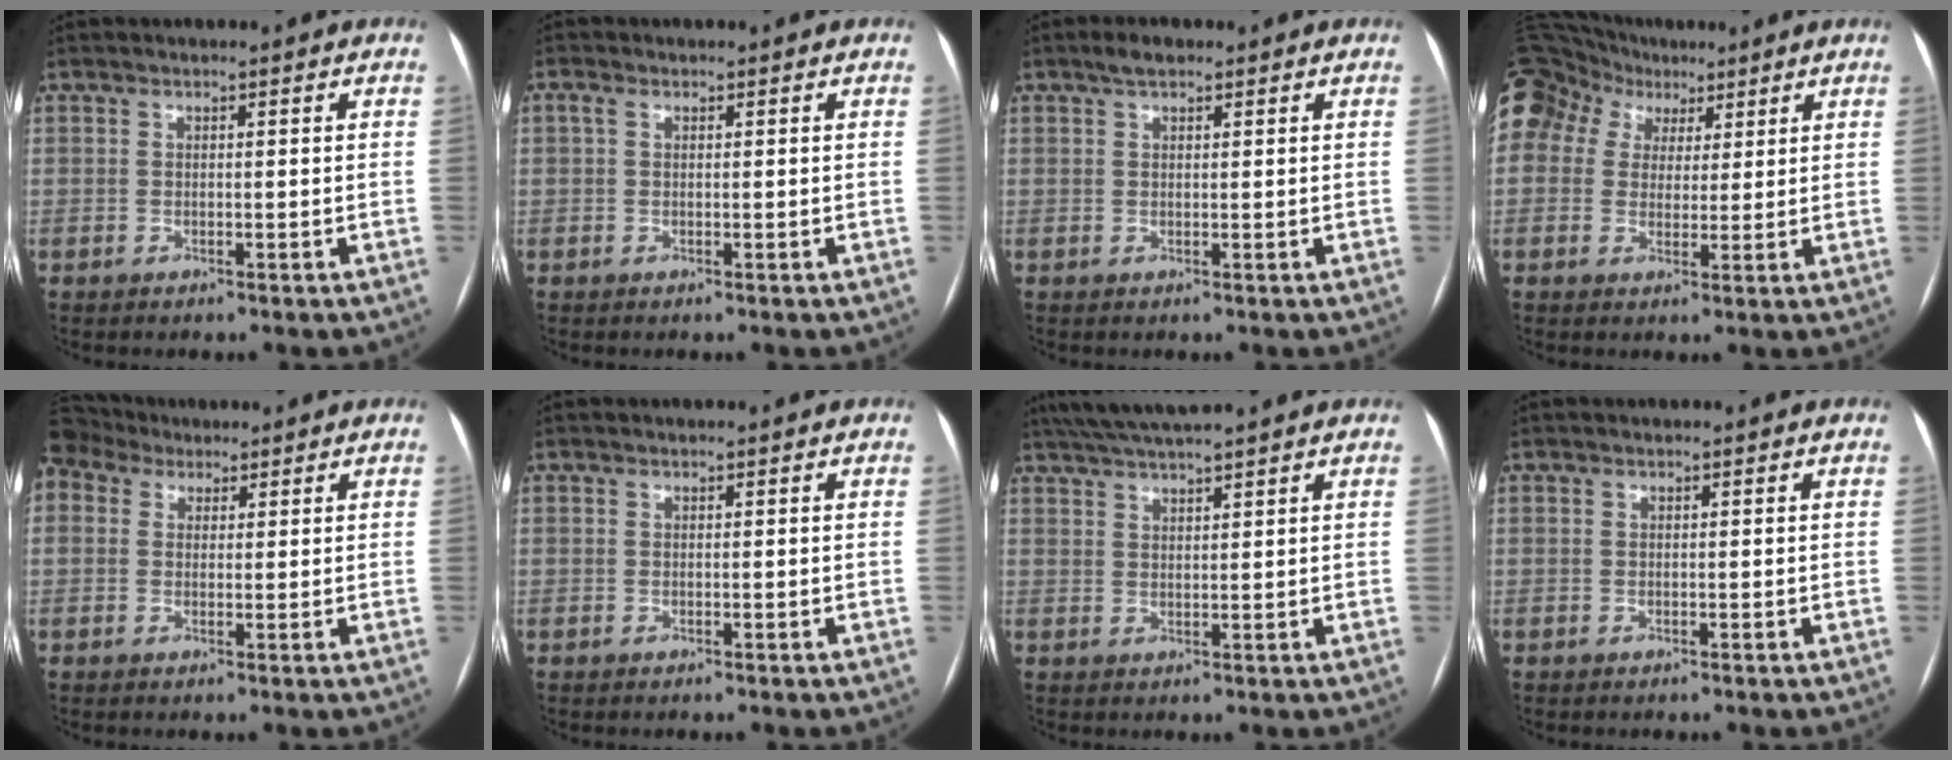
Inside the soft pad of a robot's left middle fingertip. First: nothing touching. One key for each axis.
{"total": 1.1, "fx": 0.4, "fy": 0.7, "fz": 0.8, "tx": -0.024, "ty": 0.015, "tz": 0.008}
{"total": 2.1, "fx": 1.5, "fy": 0.9, "fz": 1.2, "tx": -0.024, "ty": 0.012, "tz": 0.026}
{"total": 23.6, "fx": 11.9, "fy": 18.2, "fz": 9.2, "tx": -0.298, "ty": 0.113, "tz": 0.229}
{"total": 5.8, "fx": 4.4, "fy": 3.6, "fz": 1.5, "tx": -0.047, "ty": 0.040, "tz": 0.094}
{"total": 0.0}
{"total": 8.0, "fx": 6.9, "fy": -0.2, "fz": 3.9, "tx": -0.069, "ty": 0.034, "tz": 0.114}
{"total": 0.0}